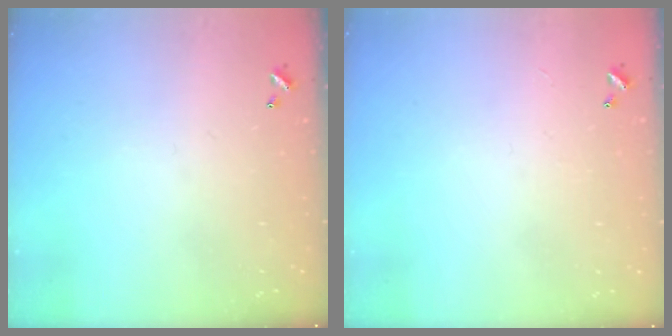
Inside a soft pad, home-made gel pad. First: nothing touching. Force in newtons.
{"total": 1.0, "press": 0.9, "slide": 0.5}